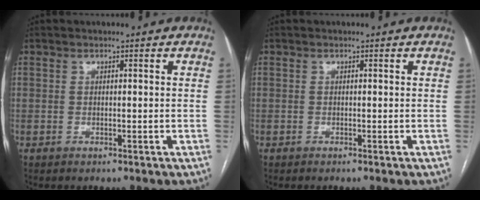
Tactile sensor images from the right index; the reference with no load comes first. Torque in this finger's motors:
{"motor_torque": [-0.18, 0.09, -0.03, 0.00]}